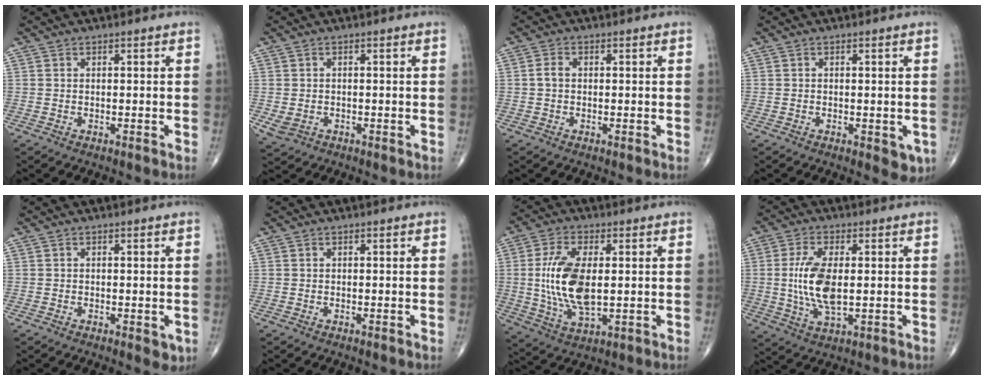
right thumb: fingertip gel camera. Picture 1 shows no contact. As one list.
[{"total": 2.9, "force": [-0.6, 2.3, 1.6], "torque": [-0.032, 0.000, -0.002]}, {"total": 2.0, "force": [0.1, 1.4, 1.4], "torque": [-0.029, 0.005, -0.001]}, {"total": 3.5, "force": [-0.9, 1.7, 2.9], "torque": [-0.017, -0.005, -0.009]}, {"total": 2.3, "force": [-0.5, 1.1, 2.0], "torque": [-0.015, -0.004, -0.006]}, {"total": 0.0}, {"total": 13.1, "force": [0.5, 6.1, 11.6], "torque": [-0.234, -0.010, 0.015]}, {"total": 10.0, "force": [0.2, 4.3, 9.0], "torque": [-0.187, -0.010, 0.007]}]